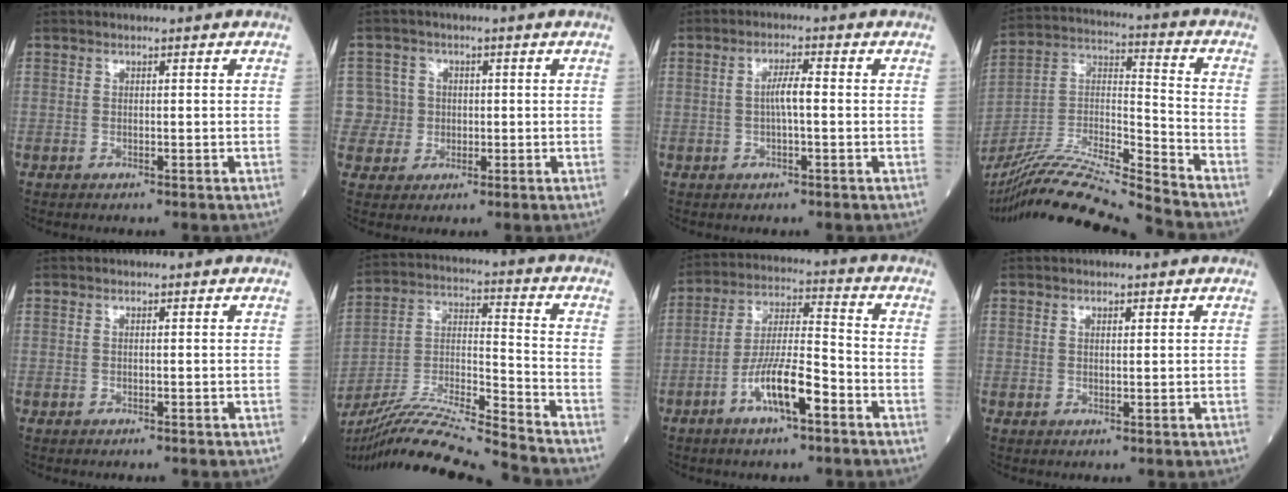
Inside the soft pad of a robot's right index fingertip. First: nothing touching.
{"total": 5.0, "force": [0.3, 5.0, -0.3], "torque": [0.015, 0.016, 0.010]}
{"total": 3.1, "force": [0.0, 0.4, 3.0], "torque": [-0.058, 0.007, 0.001]}
{"total": 20.5, "force": [-18.8, -1.7, 8.0], "torque": [-0.167, -0.007, -0.335]}
{"total": 0.0}
{"total": 18.8, "force": [-17.2, -2.0, 7.3], "torque": [-0.147, -0.013, -0.306]}
{"total": 9.9, "force": [-4.9, 1.7, 8.5], "torque": [-0.166, 0.002, -0.088]}
{"total": 0.8, "force": [0.6, 0.2, 0.4], "torque": [-0.011, 0.000, 0.012]}